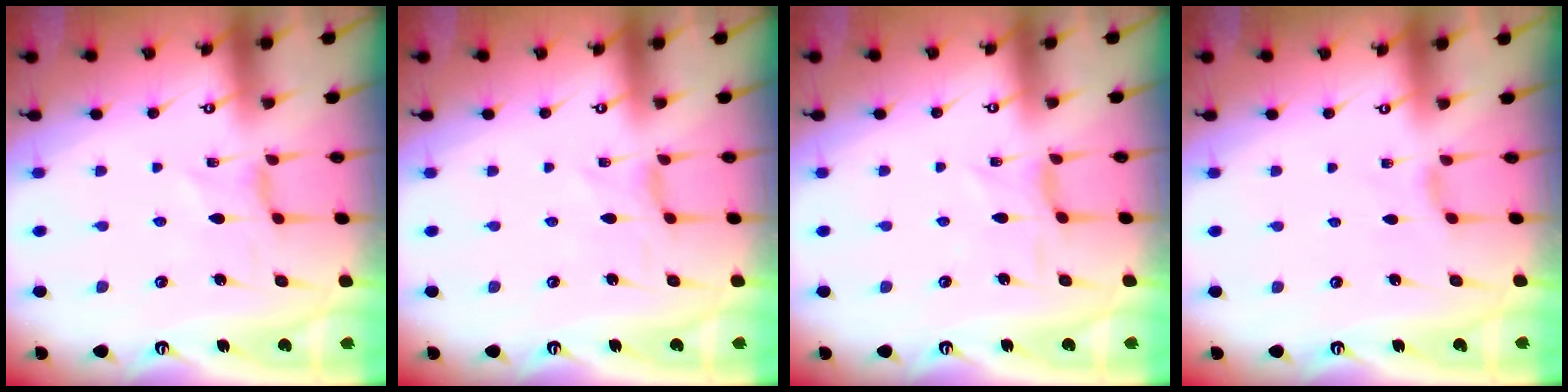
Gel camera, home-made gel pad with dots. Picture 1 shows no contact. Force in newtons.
{"total": 0.0}
{"total": 1.6, "press": 1.5, "slide": 0.5}
{"total": 1.8, "press": 1.8, "slide": 0.4}